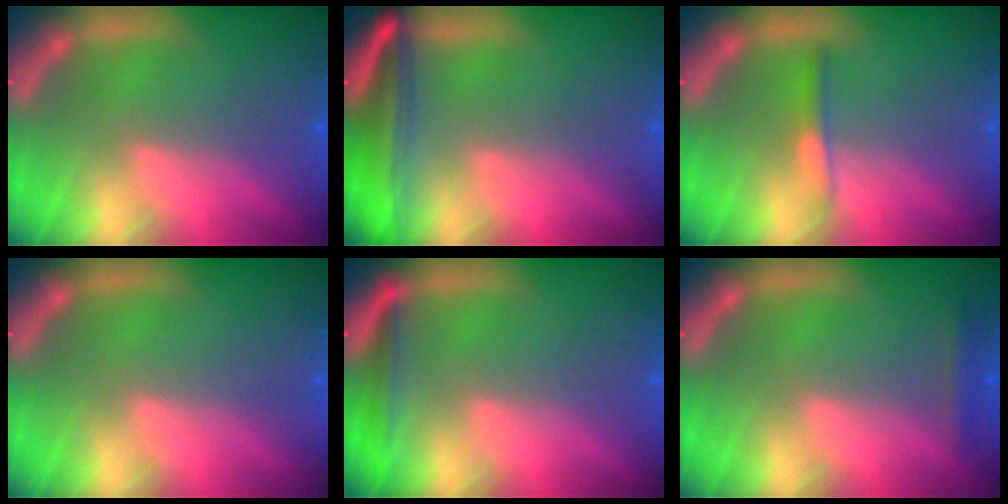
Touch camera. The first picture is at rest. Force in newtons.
{"total": 7.5}
{"total": 1.4}
{"total": 0.0}
{"total": 2.5}
{"total": 1.4}